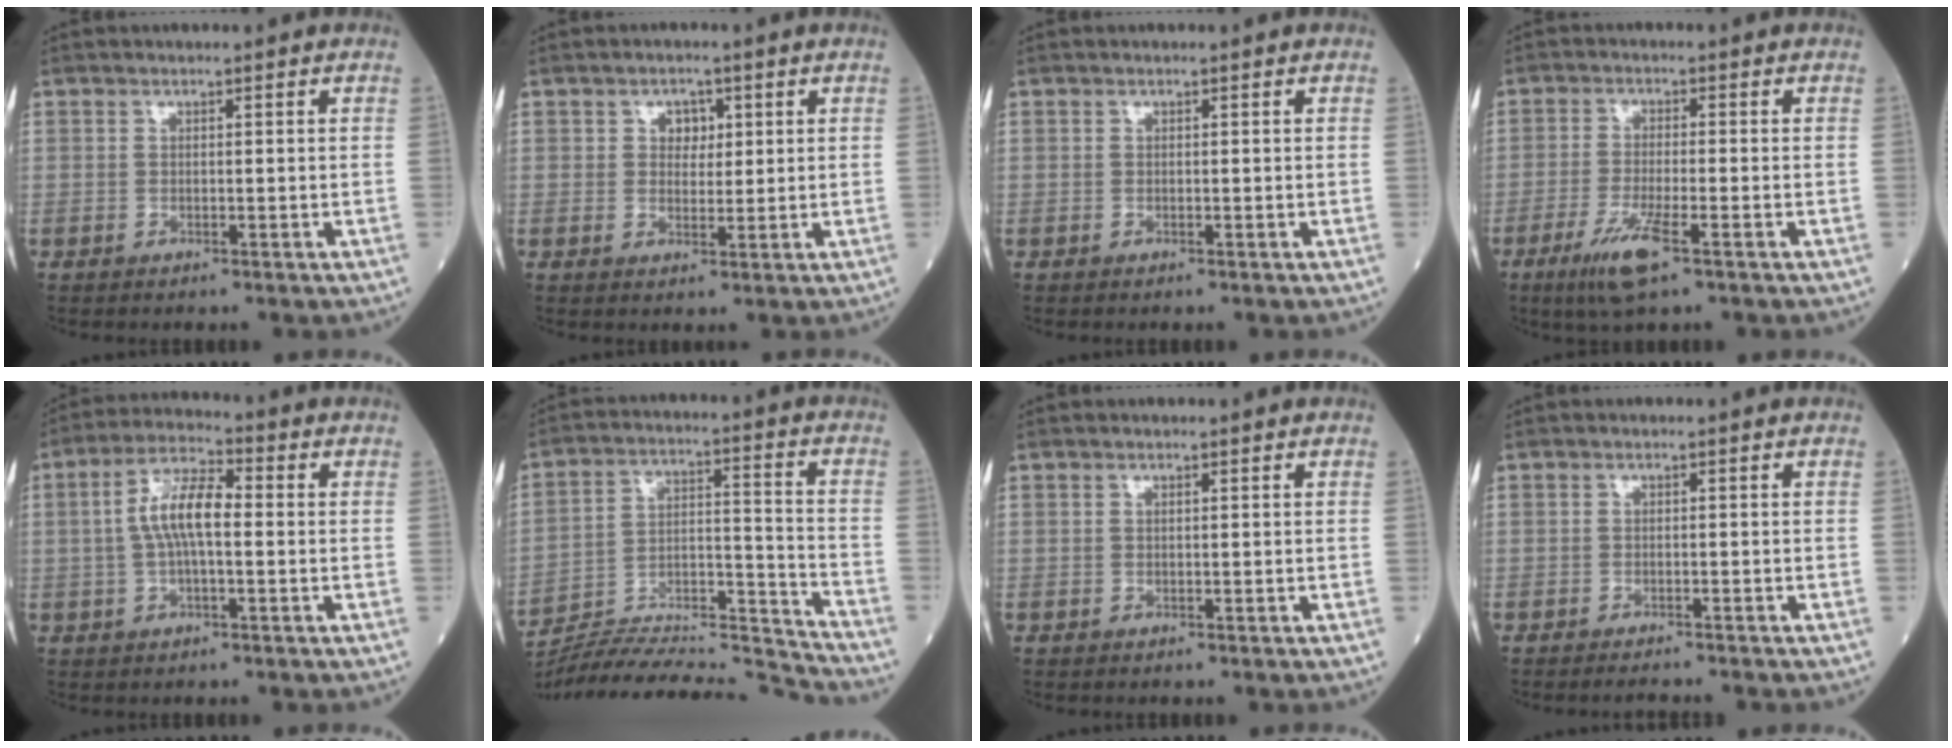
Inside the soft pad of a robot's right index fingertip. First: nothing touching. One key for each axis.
{"total": 2.9, "fx": 1.0, "fy": 2.1, "fz": 1.6, "tx": -0.018, "ty": 0.005, "tz": 0.014}
{"total": 0.0}
{"total": 6.4, "fx": -3.6, "fy": 0.4, "fz": 5.3, "tx": -0.110, "ty": -0.016, "tz": -0.066}
{"total": 7.7, "fx": 0.2, "fy": 2.3, "fz": 7.3, "tx": -0.148, "ty": 0.021, "tz": -0.001}
{"total": 21.4, "fx": -20.7, "fy": -0.1, "fz": 5.2, "tx": -0.101, "ty": 0.024, "tz": -0.326}
{"total": 0.0}
{"total": 2.4, "fx": -2.3, "fy": -0.1, "fz": 0.7, "tx": -0.006, "ty": -0.005, "tz": -0.031}